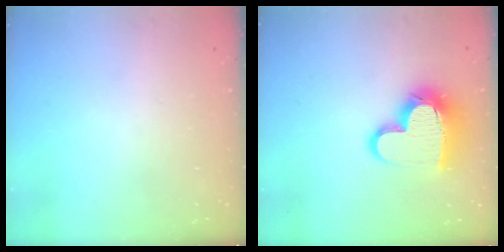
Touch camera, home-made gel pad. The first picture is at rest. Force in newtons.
{"total": 15.3, "press": 15.2, "slide": 1.0}